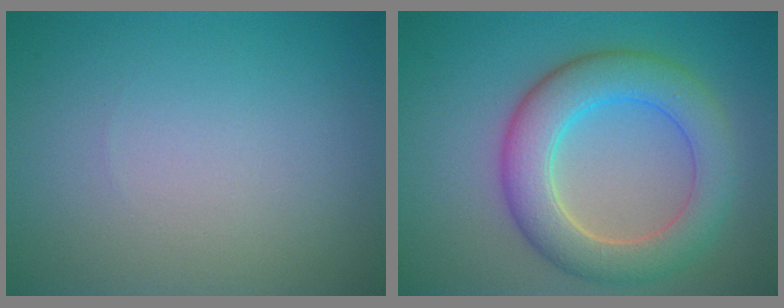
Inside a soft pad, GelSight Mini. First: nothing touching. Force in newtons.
{"total": 6.7, "press": 6.7, "slide": 0.2}